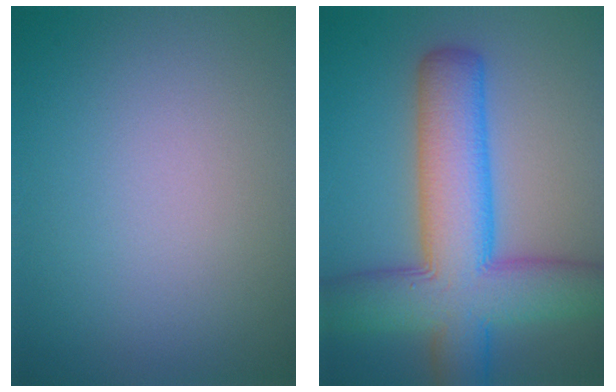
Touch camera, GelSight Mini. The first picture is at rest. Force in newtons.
{"total": 11.1, "press": 11.1, "slide": 0.4}